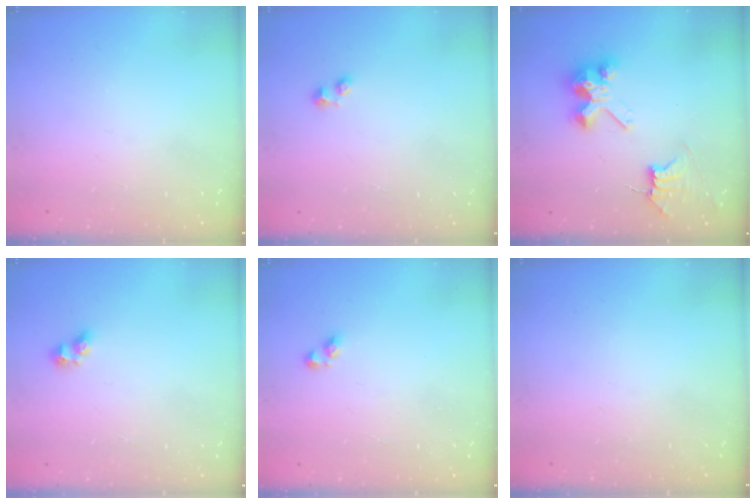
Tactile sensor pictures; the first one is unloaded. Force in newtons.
{"total": 2.4, "press": 2.4, "slide": 0.4}
{"total": 8.2, "press": 8.2, "slide": 0.7}
{"total": 4.4, "press": 4.3, "slide": 0.8}
{"total": 3.2, "press": 3.2, "slide": 0.3}
{"total": 0.0}